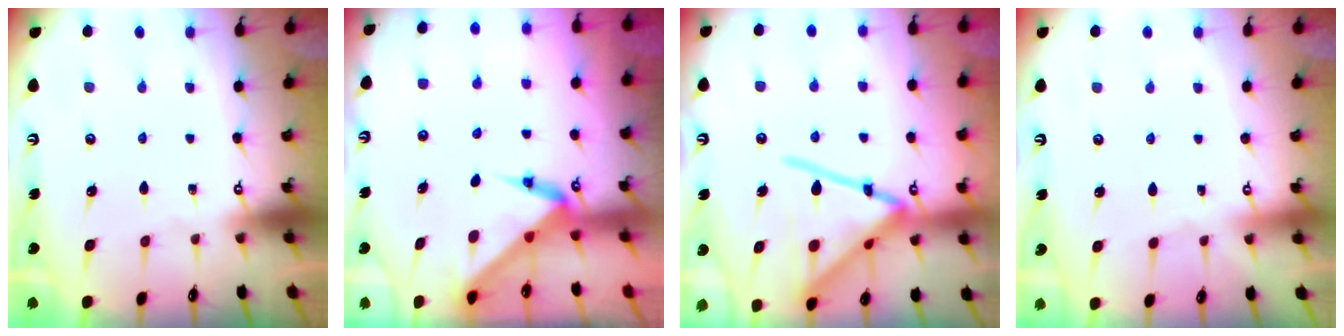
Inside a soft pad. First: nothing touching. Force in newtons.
{"total": 3.5, "press": 3.5, "slide": 0.2}
{"total": 19.5, "press": 19.4, "slide": 1.7}
{"total": 1.9, "press": 1.8, "slide": 0.5}